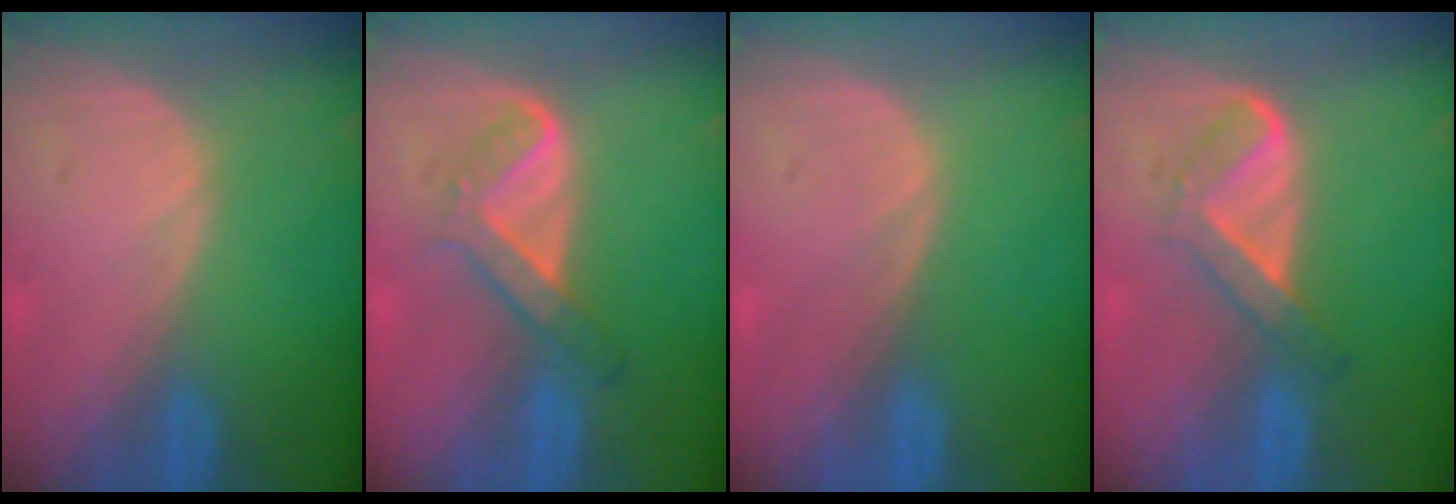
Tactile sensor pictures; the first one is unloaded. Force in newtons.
{"total": 4.9, "press": 4.8, "slide": 1.0}
{"total": 0.0}
{"total": 5.5, "press": 4.6, "slide": 3.1}